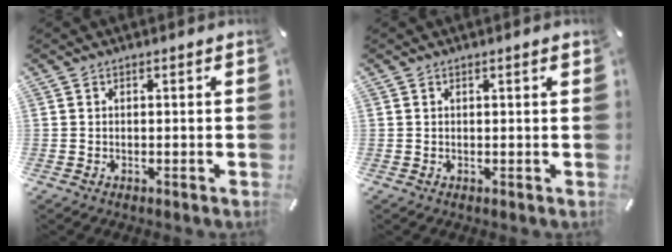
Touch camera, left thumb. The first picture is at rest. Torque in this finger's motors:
{"motor_torque": [0.48, 0.02, 0.21, -0.10, 0.00]}